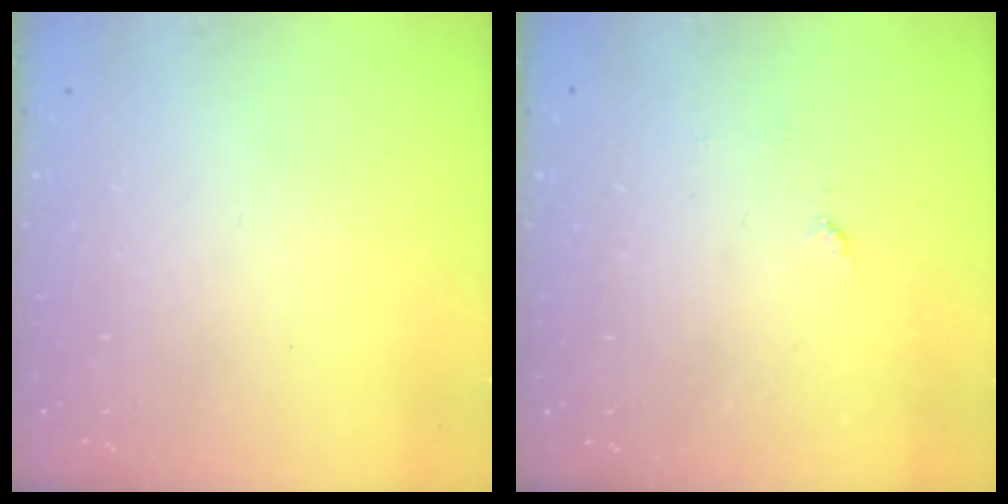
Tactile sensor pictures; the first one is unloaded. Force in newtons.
{"total": 4.3, "press": 4.3, "slide": 0.5}